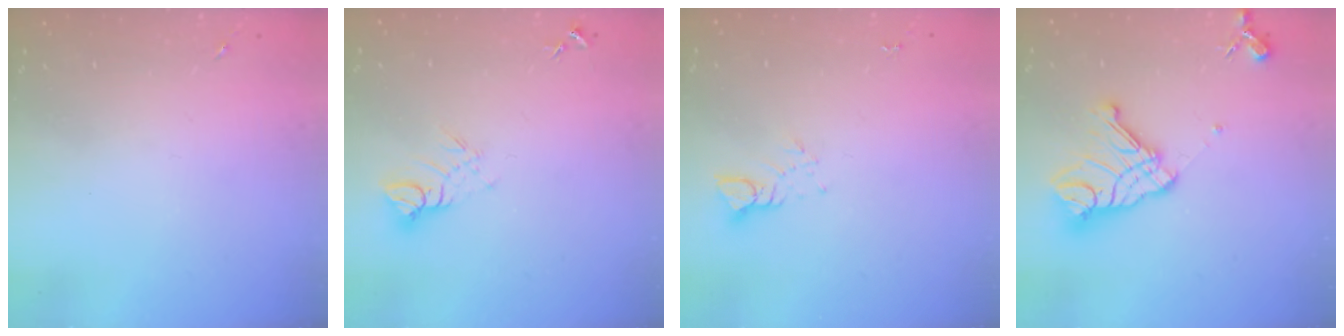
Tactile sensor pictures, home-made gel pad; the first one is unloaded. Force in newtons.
{"total": 6.6, "press": 6.6, "slide": 0.5}
{"total": 3.8, "press": 3.8, "slide": 0.3}
{"total": 15.8, "press": 15.7, "slide": 1.7}